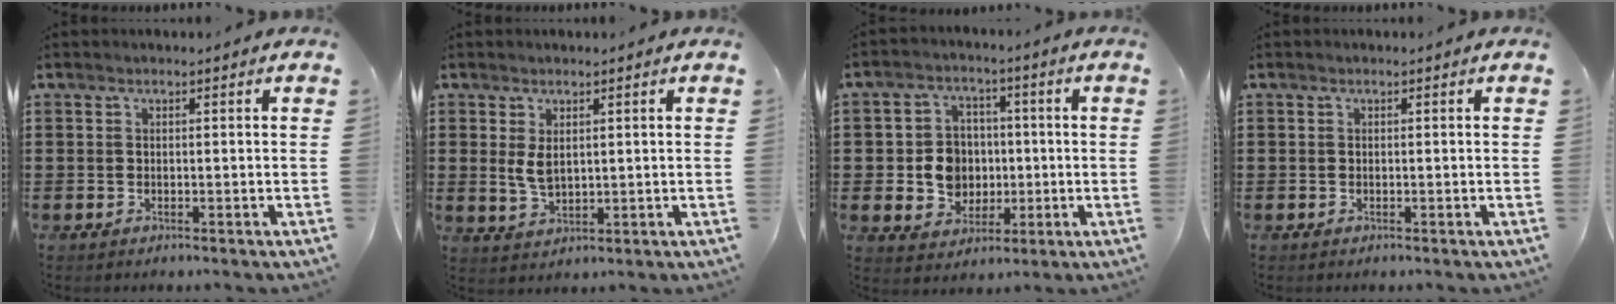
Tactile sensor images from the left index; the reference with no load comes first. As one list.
[{"total": 3.5, "force": [1.1, 1.9, 2.7], "torque": [-0.064, 0.001, 0.018]}, {"total": 7.1, "force": [-0.1, 6.5, 2.8], "torque": [-0.075, 0.016, 0.000]}, {"total": 0.0}]